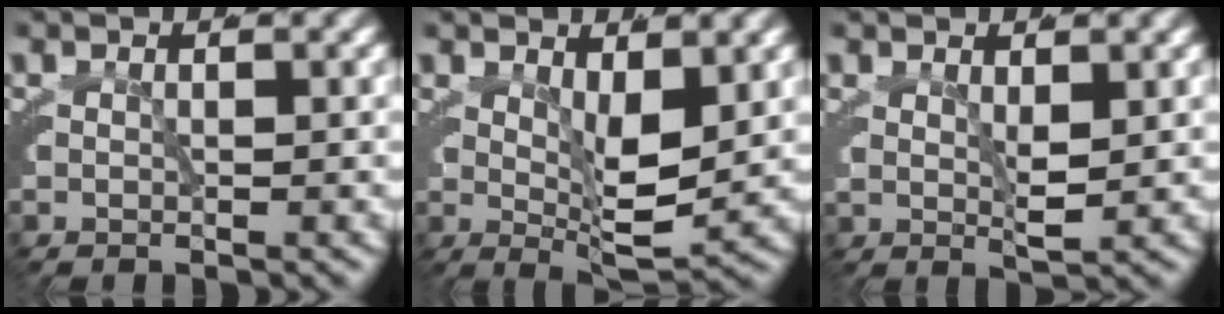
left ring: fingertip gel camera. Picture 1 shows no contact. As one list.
[{"total": 4.0, "force": [1.4, 0.7, 3.7], "torque": [-0.041, -0.015, 0.030]}, {"total": 1.8, "force": [1.0, -0.1, 1.5], "torque": [-0.016, -0.008, 0.023]}]